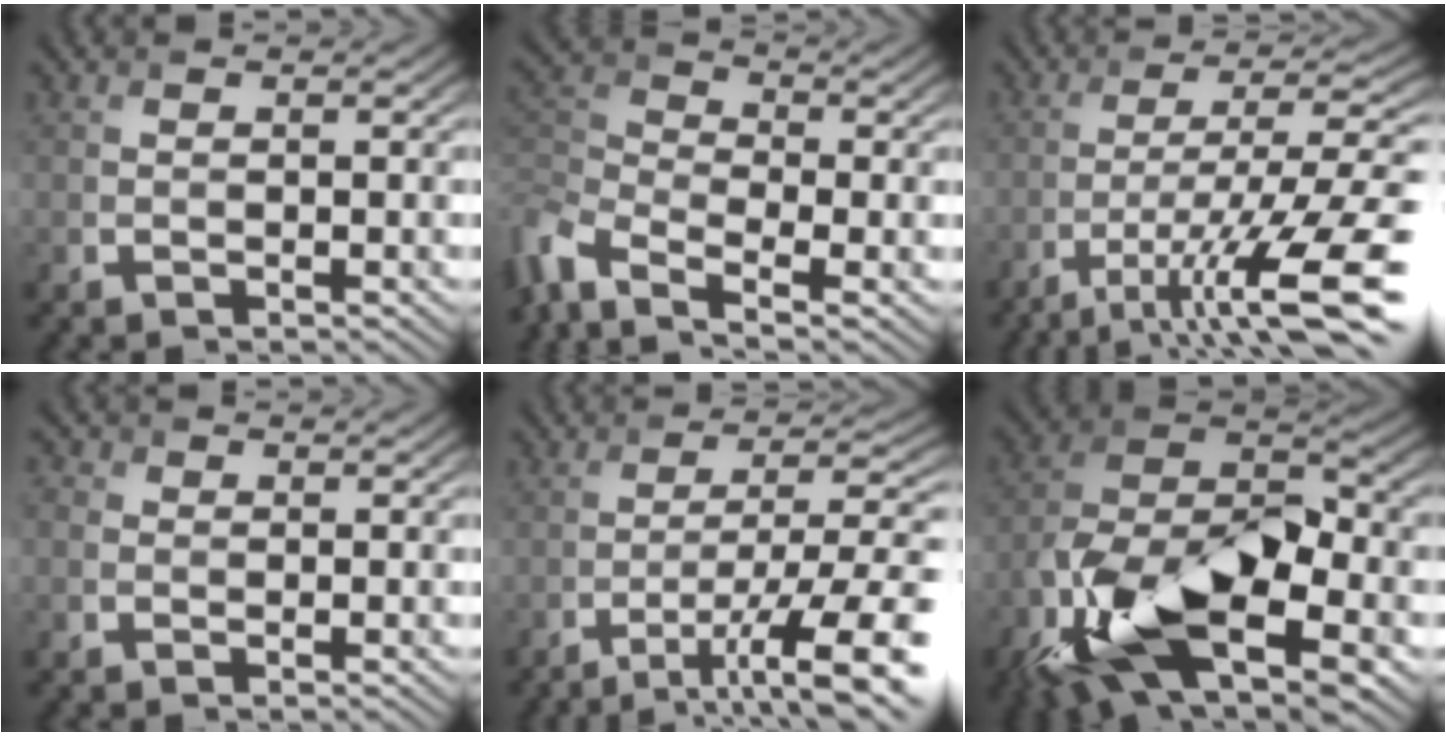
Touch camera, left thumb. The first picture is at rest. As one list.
[{"total": 7.7, "force": [-4.1, 3.8, 5.2], "torque": [-0.132, -0.009, -0.096]}, {"total": 13.2, "force": [-7.7, 2.5, 10.4], "torque": [-0.178, -0.002, -0.129]}, {"total": 1.9, "force": [0.1, 1.7, 0.8], "torque": [-0.022, 0.000, 0.000]}, {"total": 11.9, "force": [-6.9, 2.5, 9.3], "torque": [-0.150, 0.003, -0.104]}, {"total": 15.9, "force": [-7.8, 7.7, 11.6], "torque": [-0.241, -0.008, -0.153]}]